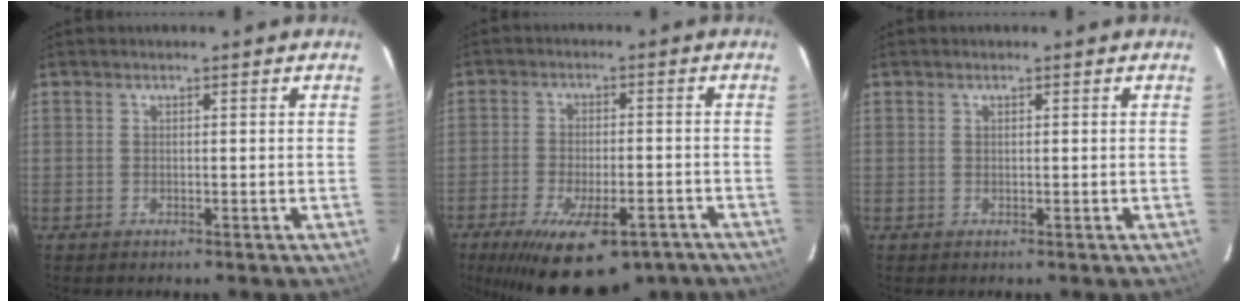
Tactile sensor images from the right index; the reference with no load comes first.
{"total": 20.2, "force": [-13.8, 7.9, 12.5], "torque": [-0.238, -0.039, -0.197]}
{"total": 0.0}